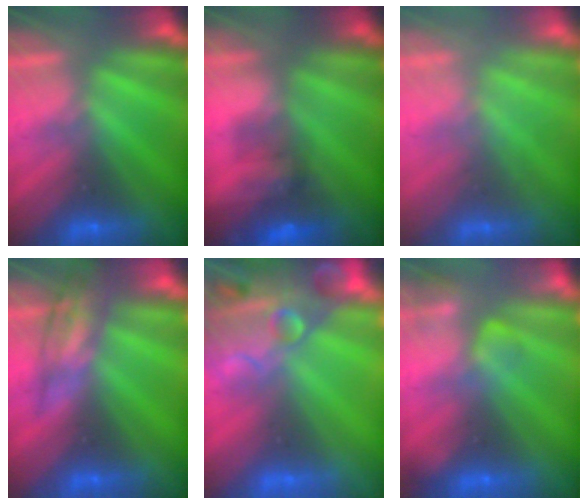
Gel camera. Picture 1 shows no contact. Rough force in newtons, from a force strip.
{"total": 4.2}
{"total": 2.3}
{"total": 2.5}
{"total": 7.6}
{"total": 2.4}